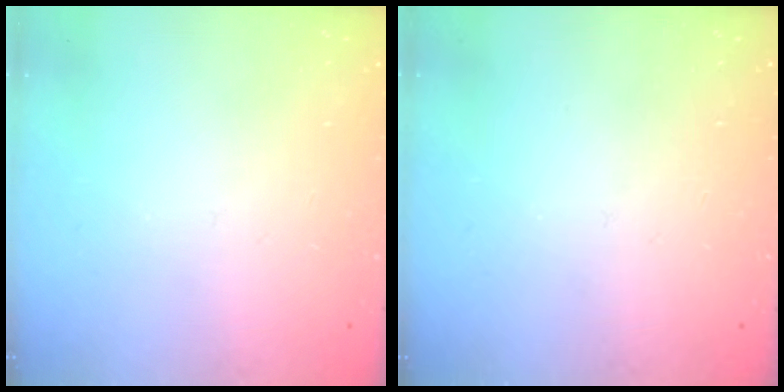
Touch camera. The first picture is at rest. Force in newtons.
{"total": 0.0}